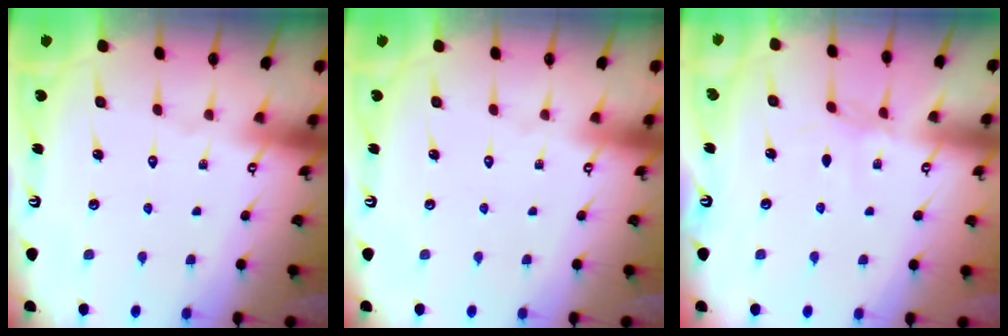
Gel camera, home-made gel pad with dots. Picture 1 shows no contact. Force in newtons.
{"total": 0.0}
{"total": 1.5, "press": 1.5, "slide": 0.4}